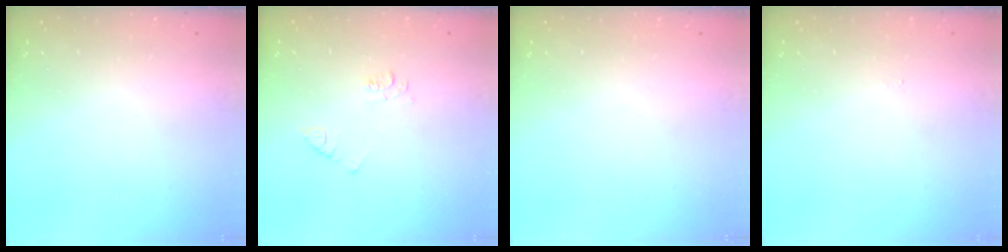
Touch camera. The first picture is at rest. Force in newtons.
{"total": 3.6, "press": 3.6, "slide": 0.6}
{"total": 0.0}
{"total": 3.1, "press": 3.1, "slide": 0.4}